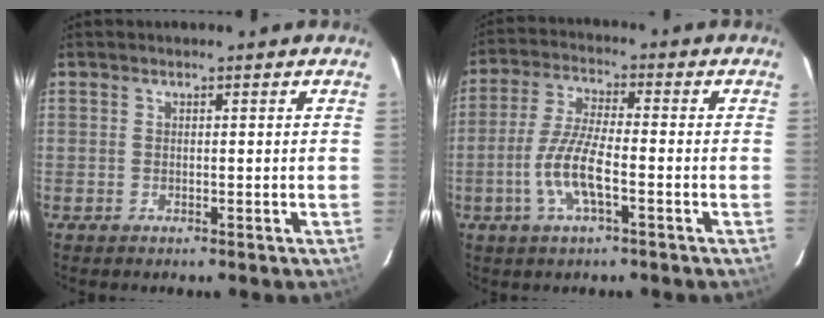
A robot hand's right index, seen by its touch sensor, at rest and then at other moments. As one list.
[{"total": 8.8, "force": [-3.1, 2.0, 7.9], "torque": [-0.169, -0.003, -0.062]}]